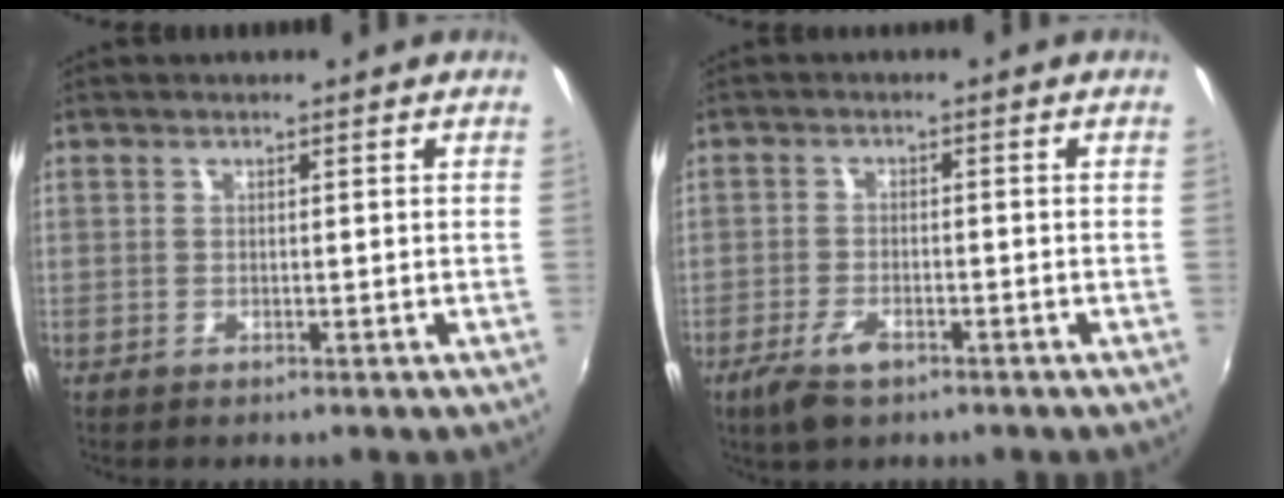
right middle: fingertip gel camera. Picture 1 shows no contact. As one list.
[{"total": 5.4, "force": [-3.6, 2.2, 3.4], "torque": [-0.089, -0.009, -0.065]}]